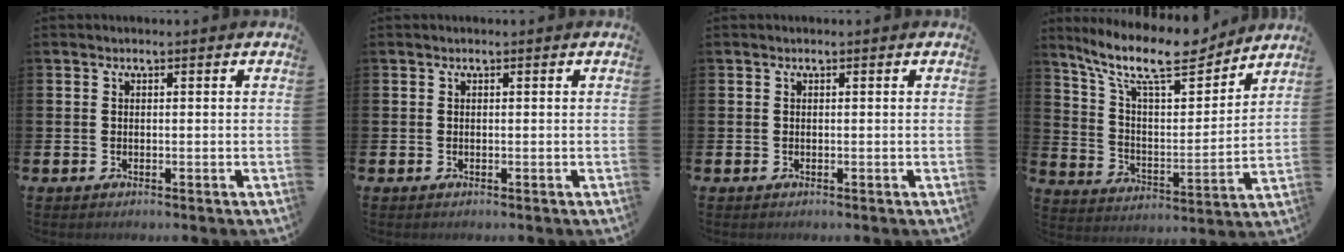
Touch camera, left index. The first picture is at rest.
{"total": 0.0}
{"total": 0.0}
{"total": 12.8, "force": [10.9, 3.2, 6.0], "torque": [-0.147, -0.061, 0.190]}